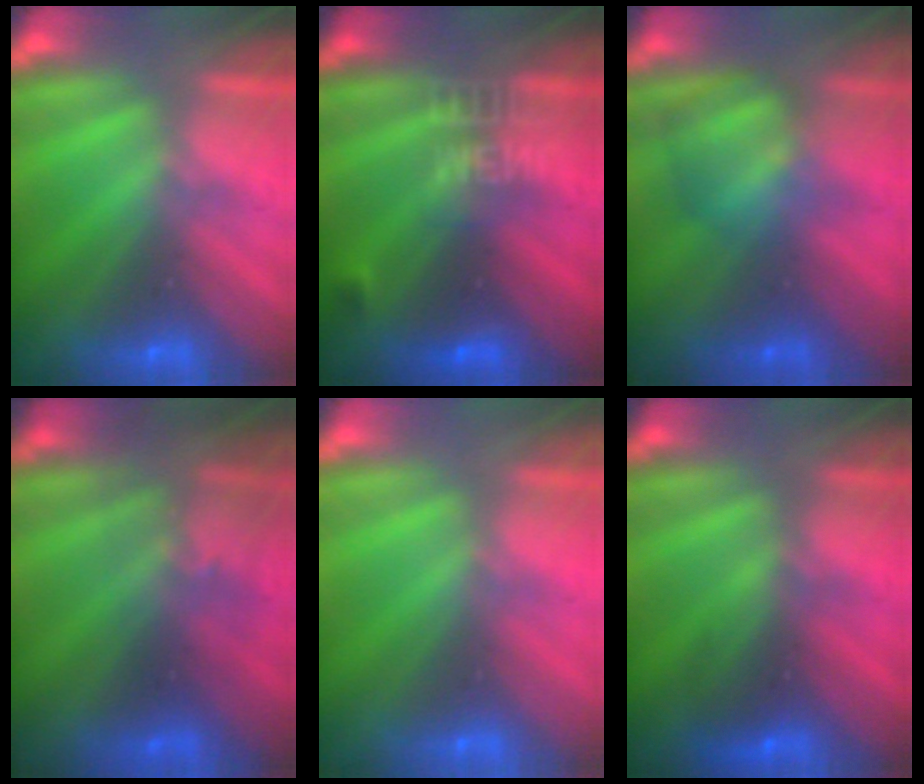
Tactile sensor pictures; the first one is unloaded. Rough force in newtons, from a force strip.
{"total": 3.3}
{"total": 3.5}
{"total": 2.9}
{"total": 1.7}
{"total": 2.7}